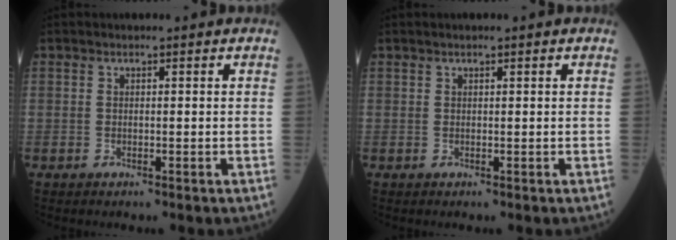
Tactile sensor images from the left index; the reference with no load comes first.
{"total": 1.1, "force": [0.9, 0.2, 0.6], "torque": [-0.012, 0.017, 0.018]}